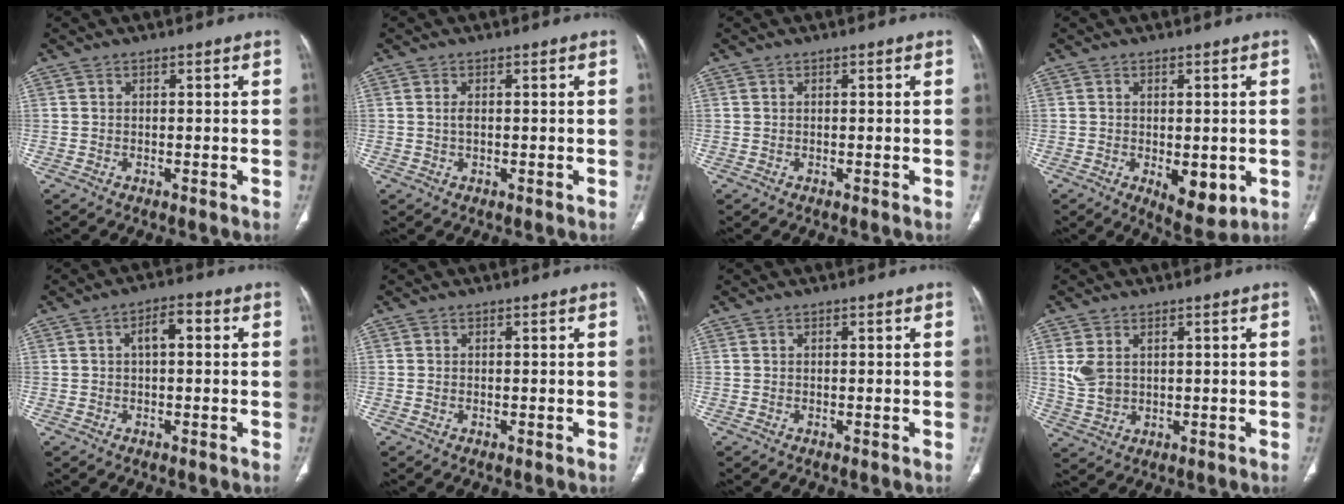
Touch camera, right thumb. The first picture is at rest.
{"total": 1.4, "force": [0.2, 0.7, 1.2], "torque": [-0.028, -0.001, 0.006]}
{"total": 0.0}
{"total": 7.1, "force": [-1.6, 3.4, 6.0], "torque": [-0.073, -0.014, -0.012]}
{"total": 4.1, "force": [0.6, 2.0, 3.6], "torque": [-0.056, 0.015, 0.004]}
{"total": 0.0}
{"total": 0.0}
{"total": 5.3, "force": [1.6, 3.7, 3.5], "torque": [-0.074, -0.005, 0.045]}